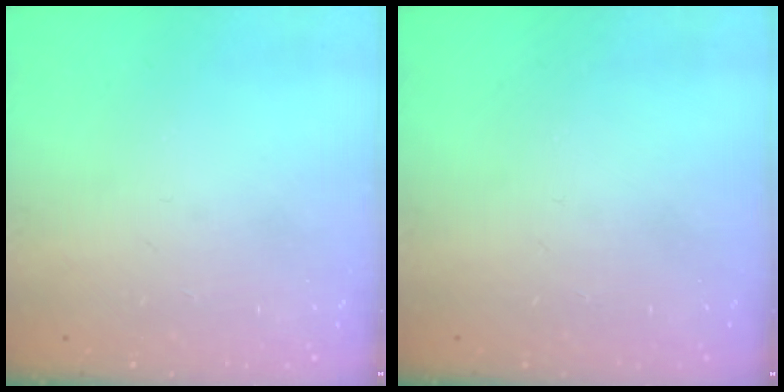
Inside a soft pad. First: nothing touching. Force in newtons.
{"total": 0.0}